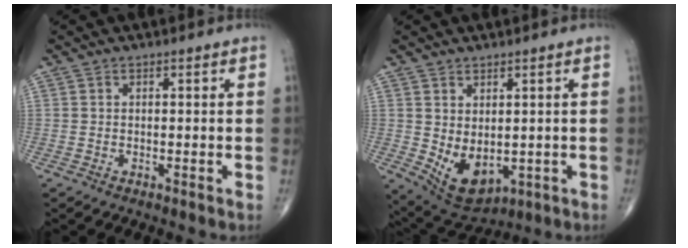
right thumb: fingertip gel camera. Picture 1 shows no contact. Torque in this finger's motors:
{"motor_torque": [-0.28, 0.61, 0.62, 0.25, 0.17]}